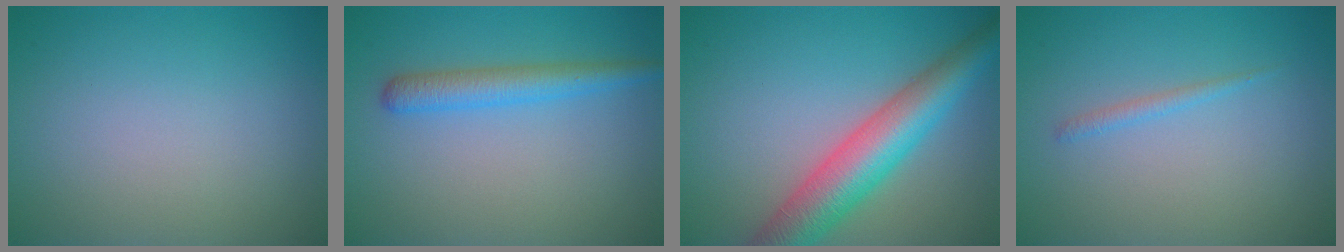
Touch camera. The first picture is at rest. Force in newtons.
{"total": 3.0, "press": 3.0, "slide": 0.2}
{"total": 7.4, "press": 7.4, "slide": 0.3}
{"total": 0.9, "press": 0.9, "slide": 0.1}